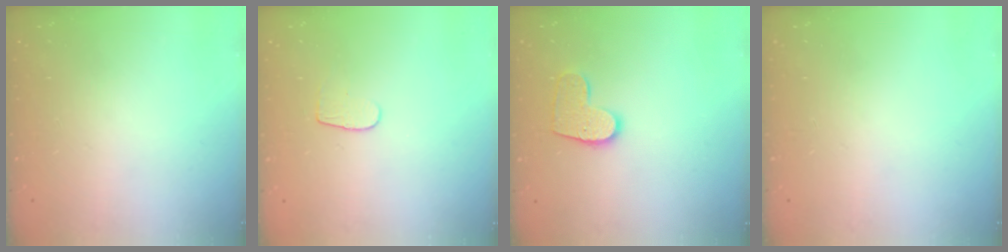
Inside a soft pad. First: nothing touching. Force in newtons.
{"total": 3.9, "press": 3.9, "slide": 0.4}
{"total": 10.9, "press": 10.9, "slide": 0.5}
{"total": 0.0}